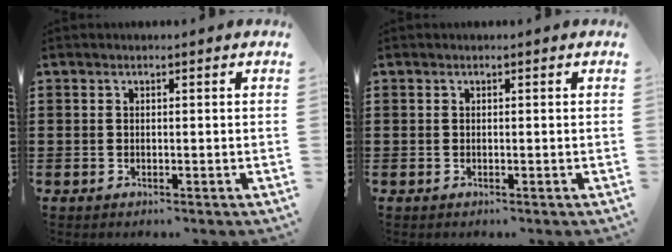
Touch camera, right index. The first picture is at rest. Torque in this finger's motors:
{"motor_torque": [0.00, 0.00, 0.00, 0.00]}